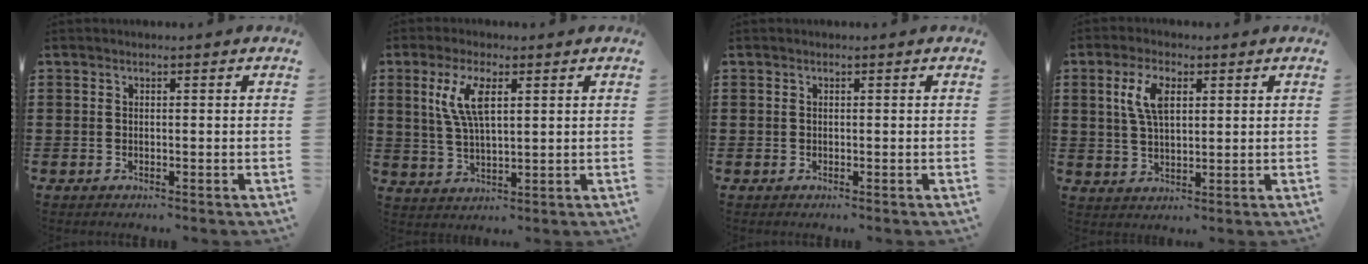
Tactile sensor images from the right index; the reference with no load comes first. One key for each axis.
{"total": 6.9, "fx": 2.4, "fy": 2.3, "fz": 6.0, "tx": -0.134, "ty": 0.004, "tz": 0.038}
{"total": 0.0}
{"total": 6.2, "fx": 2.0, "fy": 2.9, "fz": 5.1, "tx": -0.110, "ty": 0.012, "tz": 0.035}